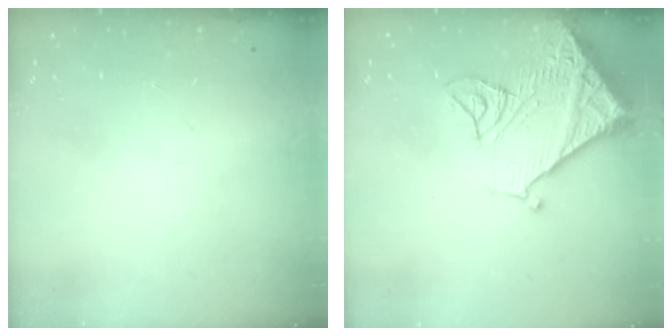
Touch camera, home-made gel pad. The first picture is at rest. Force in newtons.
{"total": 18.4, "press": 18.3, "slide": 2.4}